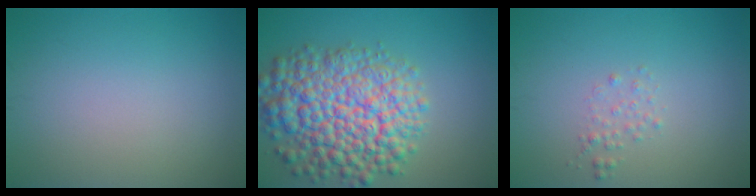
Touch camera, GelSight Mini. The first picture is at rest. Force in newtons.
{"total": 10.4, "press": 10.4, "slide": 0.4}
{"total": 1.0, "press": 1.0, "slide": 0.0}